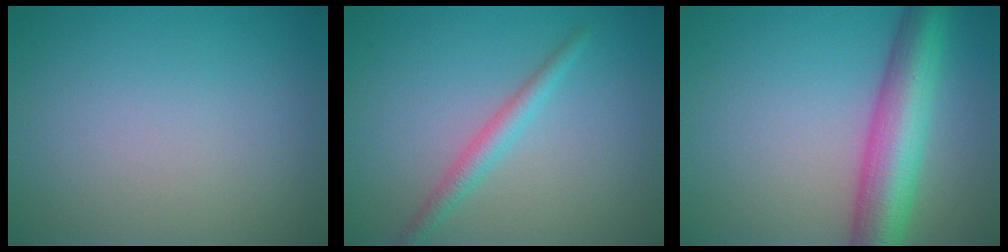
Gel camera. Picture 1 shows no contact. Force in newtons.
{"total": 2.1, "press": 2.1, "slide": 0.1}
{"total": 7.8, "press": 7.8, "slide": 0.2}